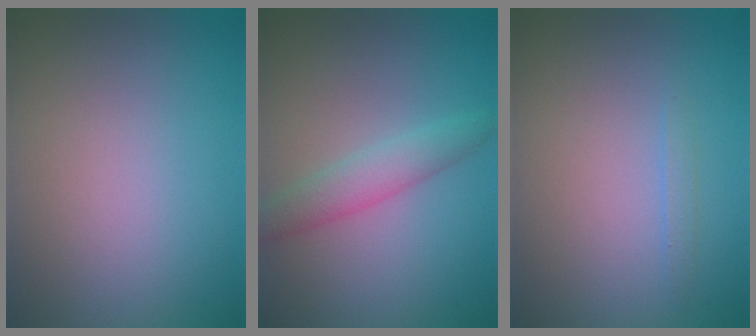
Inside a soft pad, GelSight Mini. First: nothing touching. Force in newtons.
{"total": 2.8, "press": 2.8, "slide": 0.2}
{"total": 0.7, "press": 0.7, "slide": 0.1}